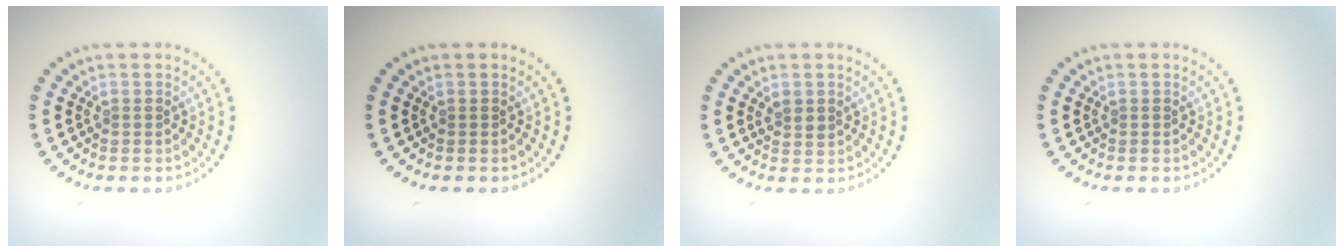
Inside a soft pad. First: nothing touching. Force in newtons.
{"total": 0.0}
{"total": 1.3, "press": 1.2, "slide": 0.4}
{"total": 0.0}